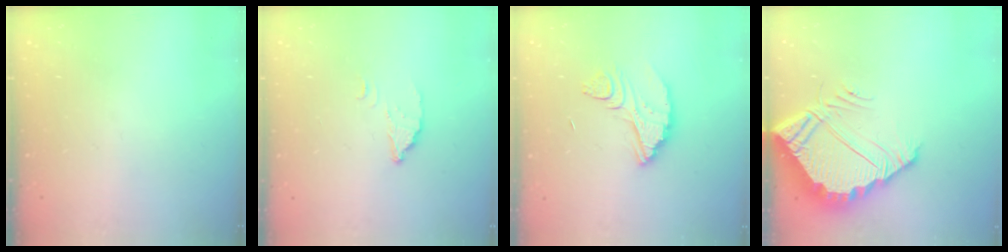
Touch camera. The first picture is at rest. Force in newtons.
{"total": 2.8, "press": 2.7, "slide": 0.2}
{"total": 8.1, "press": 8.1, "slide": 0.4}
{"total": 7.1, "press": 7.1, "slide": 0.3}